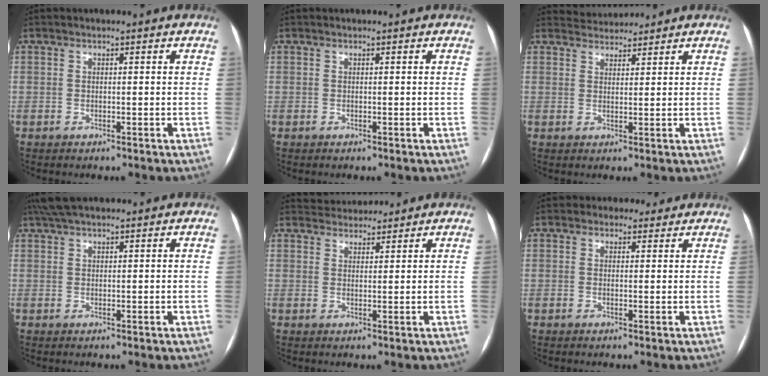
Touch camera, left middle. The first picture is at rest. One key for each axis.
{"total": 0.0}
{"total": 3.0, "fx": 3.0, "fy": 0.3, "fz": -0.4, "tx": -0.002, "ty": 0.017, "tz": 0.054}
{"total": 5.1, "fx": 4.2, "fy": 1.2, "fz": 2.6, "tx": -0.047, "ty": 0.034, "tz": 0.076}
{"total": 4.6, "fx": 4.5, "fy": 1.1, "fz": 0.3, "tx": -0.006, "ty": 0.023, "tz": 0.070}
{"total": 2.7, "fx": 2.2, "fy": 1.6, "fz": -0.2, "tx": 0.010, "ty": 0.004, "tz": 0.020}